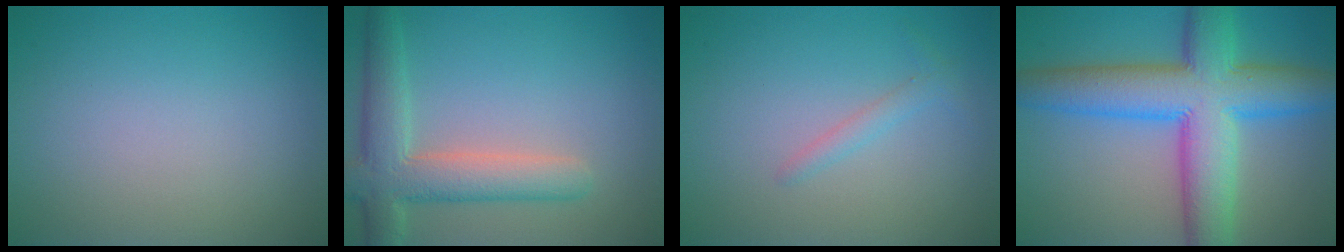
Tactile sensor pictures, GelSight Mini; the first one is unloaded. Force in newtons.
{"total": 5.6, "press": 5.6, "slide": 0.5}
{"total": 1.2, "press": 1.2, "slide": 0.1}
{"total": 11.0, "press": 11.0, "slide": 0.2}